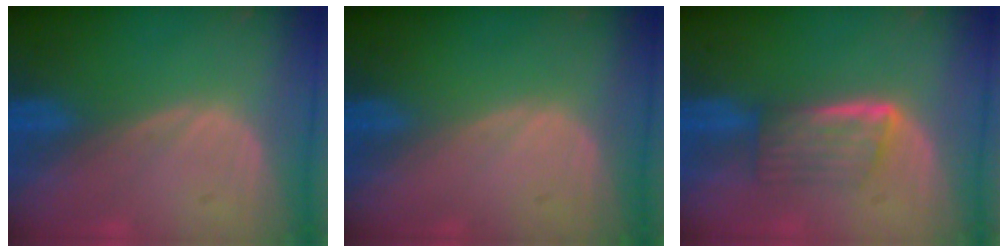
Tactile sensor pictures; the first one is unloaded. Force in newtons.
{"total": 0.0}
{"total": 5.8, "press": 4.9, "slide": 3.0}